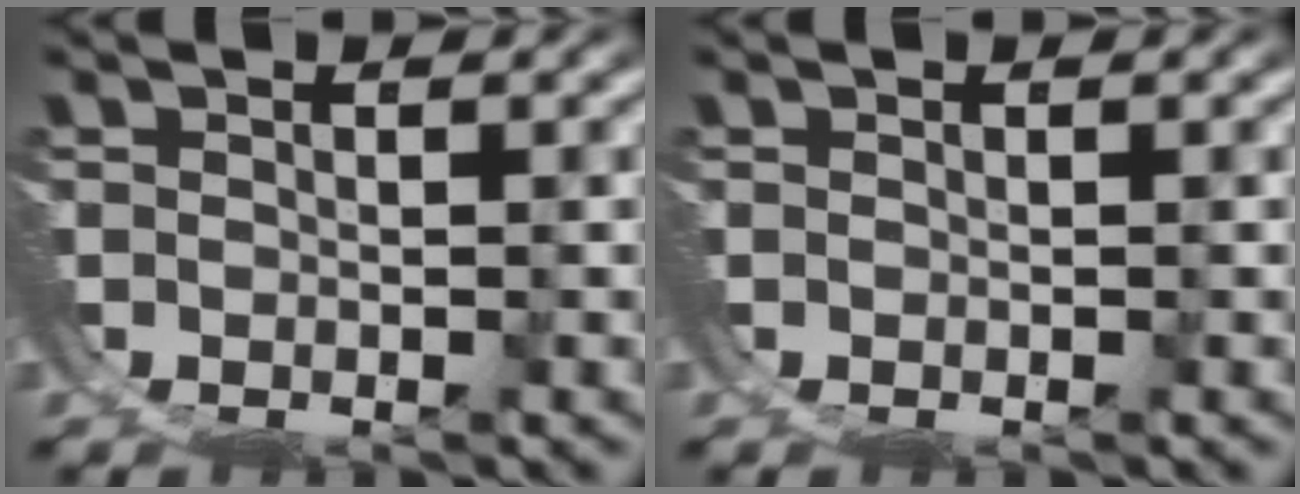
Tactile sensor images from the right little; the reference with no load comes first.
{"total": 0.0}